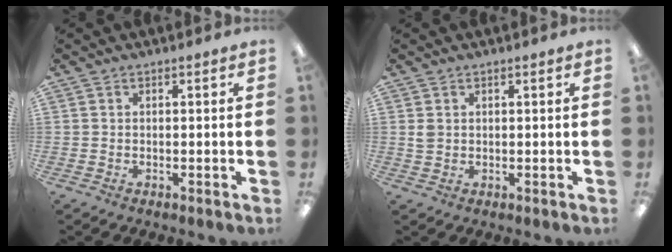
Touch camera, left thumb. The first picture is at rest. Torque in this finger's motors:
{"motor_torque": [0.30, 0.49, 0.20, -0.11, 0.00]}